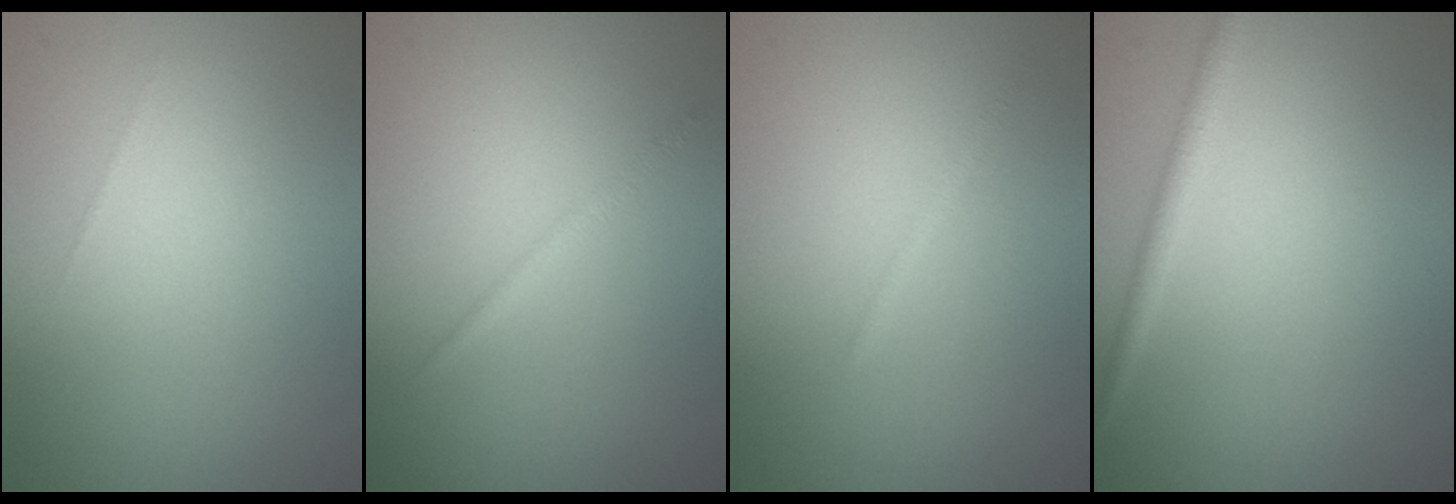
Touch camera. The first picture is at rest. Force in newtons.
{"total": 0.8, "press": 0.8, "slide": 0.1}
{"total": 0.8, "press": 0.8, "slide": 0.0}
{"total": 1.5, "press": 1.5, "slide": 0.1}